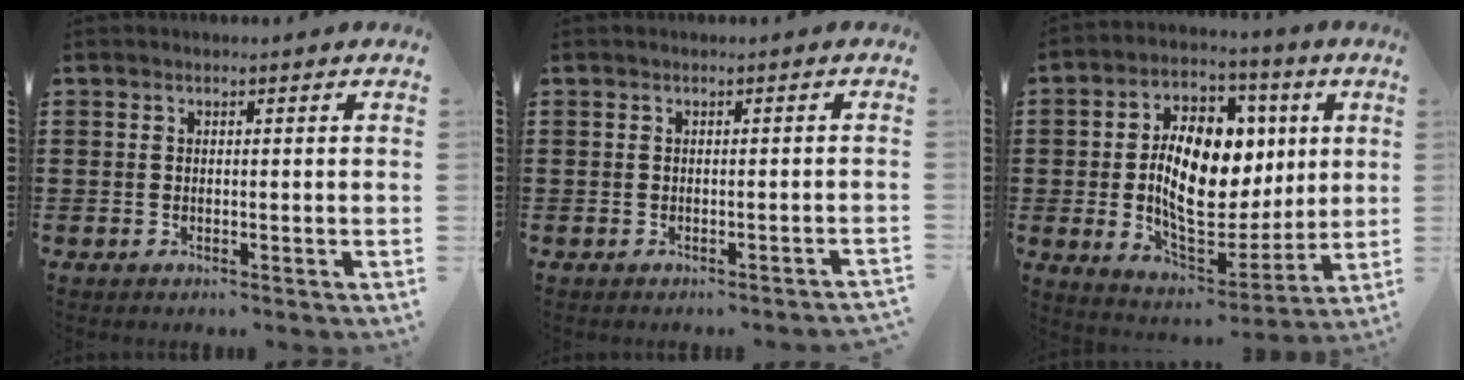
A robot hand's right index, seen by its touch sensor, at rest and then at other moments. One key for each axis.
{"total": 0.7, "fx": -0.6, "fy": -0.1, "fz": 0.3, "tx": -0.007, "ty": -0.004, "tz": -0.012}
{"total": 14.1, "fx": 1.4, "fy": 8.8, "fz": 10.9, "tx": -0.196, "ty": -0.002, "tz": 0.025}